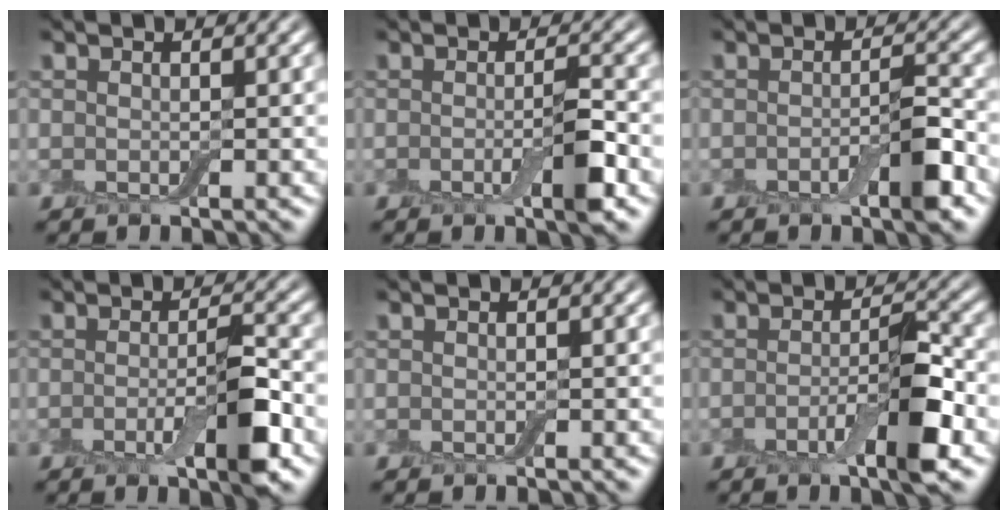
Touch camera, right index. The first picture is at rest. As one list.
[{"total": 2.9, "force": [-0.8, 0.5, 2.8], "torque": [-0.044, -0.003, -0.015]}, {"total": 3.3, "force": [-1.4, 0.8, 2.9], "torque": [-0.045, 0.001, -0.025]}, {"total": 4.4, "force": [-1.3, 1.0, 4.1], "torque": [-0.069, -0.005, -0.023]}, {"total": 0.0}, {"total": 4.6, "force": [-1.6, 0.9, 4.2], "torque": [-0.070, 0.001, -0.033]}]